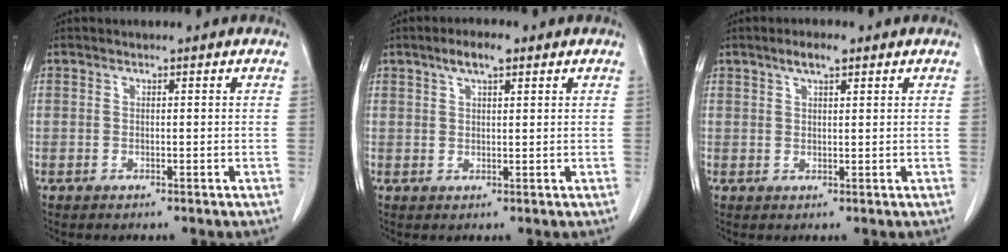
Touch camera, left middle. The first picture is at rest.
{"total": 3.7, "force": [2.3, 1.0, 2.8], "torque": [-0.056, 0.008, 0.041]}
{"total": 2.9, "force": [1.9, 0.8, 2.1], "torque": [-0.041, 0.006, 0.033]}